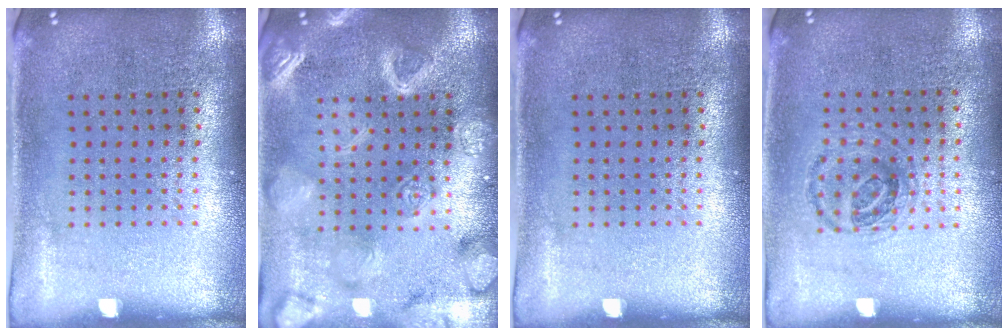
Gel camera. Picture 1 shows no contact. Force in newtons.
{"total": 5.5, "press": 5.5, "slide": 0.7}
{"total": 0.0}
{"total": 0.9, "press": 0.9, "slide": 0.3}